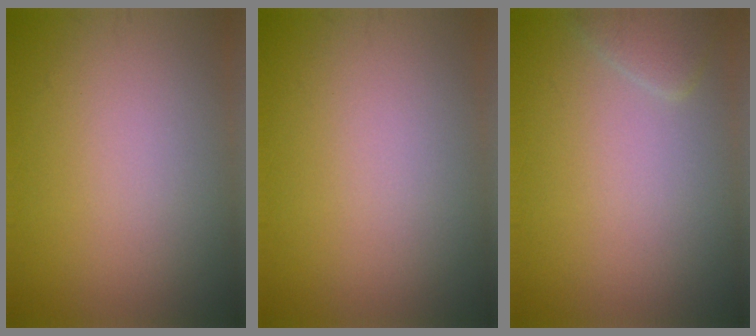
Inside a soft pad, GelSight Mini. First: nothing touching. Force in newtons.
{"total": 0.0}
{"total": 1.5, "press": 1.5, "slide": 0.1}